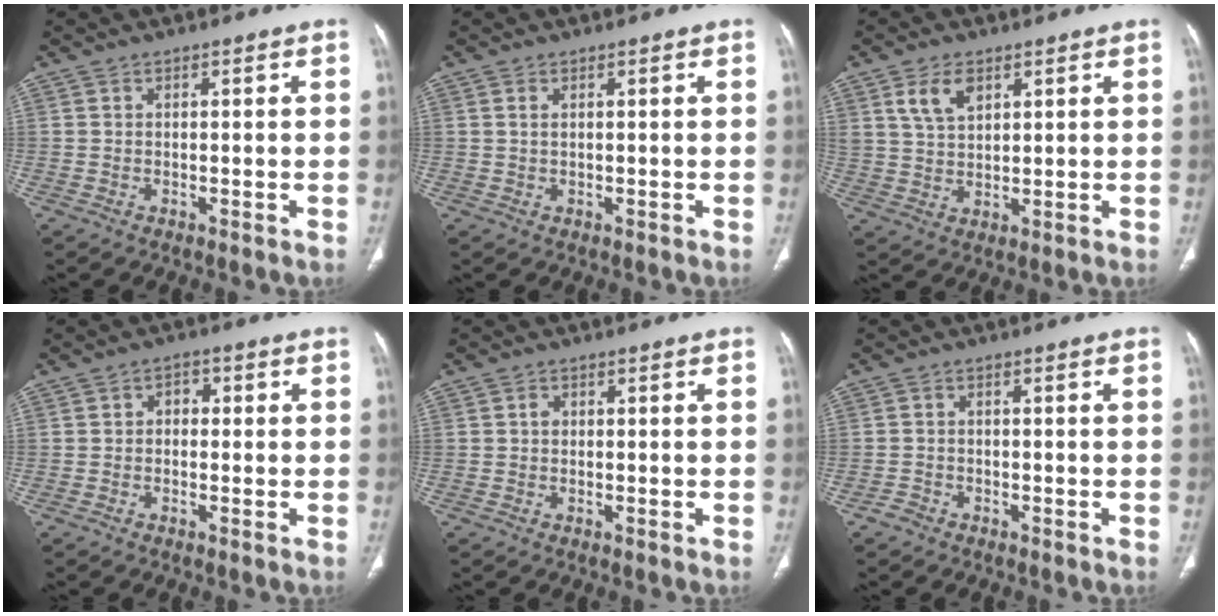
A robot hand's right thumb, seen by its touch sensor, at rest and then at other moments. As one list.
[{"total": 1.0, "force": [0.4, 0.5, 0.8], "torque": [-0.021, 0.004, 0.010]}, {"total": 6.2, "force": [3.1, 3.6, 3.9], "torque": [-0.064, -0.014, 0.065]}, {"total": 2.5, "force": [0.1, 1.9, 1.6], "torque": [-0.009, 0.009, -0.006]}, {"total": 1.1, "force": [0.1, 0.9, 0.6], "torque": [-0.006, 0.003, 0.000]}, {"total": 1.6, "force": [-1.2, 1.1, 0.2], "torque": [-0.007, 0.005, -0.025]}]